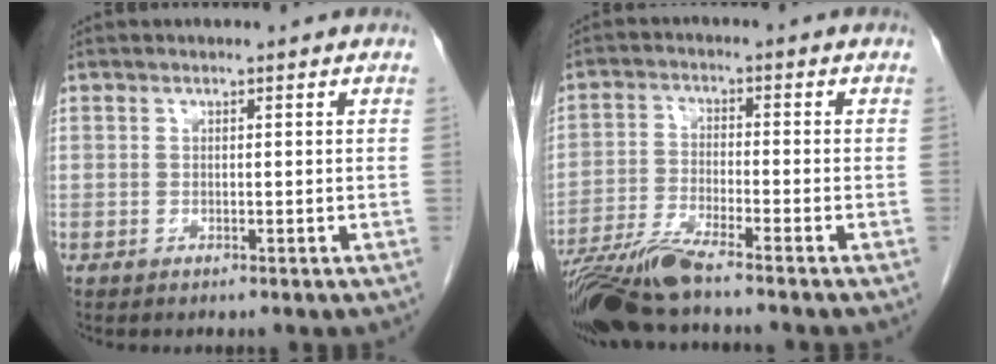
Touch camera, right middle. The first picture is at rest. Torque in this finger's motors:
{"motor_torque": [1.13, -1.01, 0.14, 0.04]}